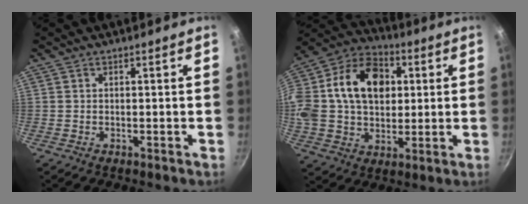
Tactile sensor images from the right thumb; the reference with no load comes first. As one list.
[{"total": 25.3, "force": [4.5, 18.0, 17.2], "torque": [-0.325, 0.039, 0.066]}]